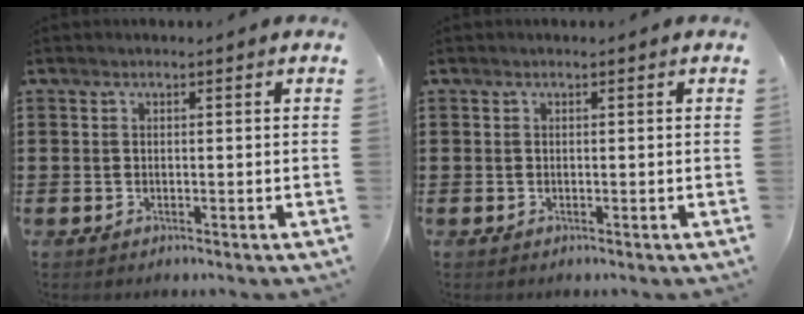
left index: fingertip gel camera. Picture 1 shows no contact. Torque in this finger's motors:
{"motor_torque": [0.08, -0.02, 0.02, -0.01]}